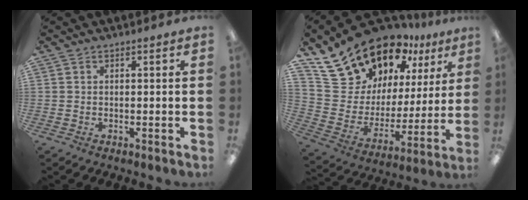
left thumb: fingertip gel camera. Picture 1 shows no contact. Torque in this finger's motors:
{"motor_torque": [2.50, 2.51, 1.38, -1.38, 0.10]}